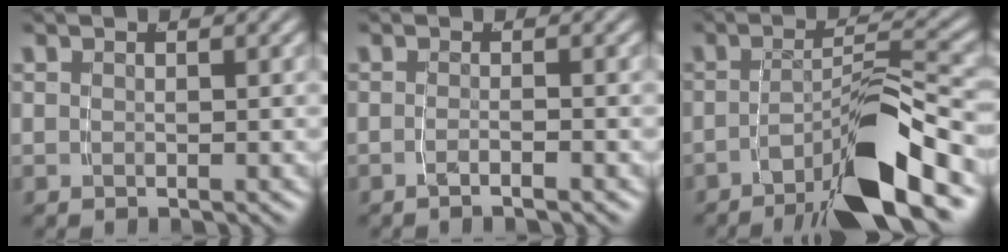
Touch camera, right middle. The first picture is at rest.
{"total": 1.6, "force": [-1.4, -0.7, 0.5], "torque": [-0.014, -0.002, -0.024]}
{"total": 7.3, "force": [-4.5, 0.7, 5.7], "torque": [-0.082, -0.004, -0.067]}